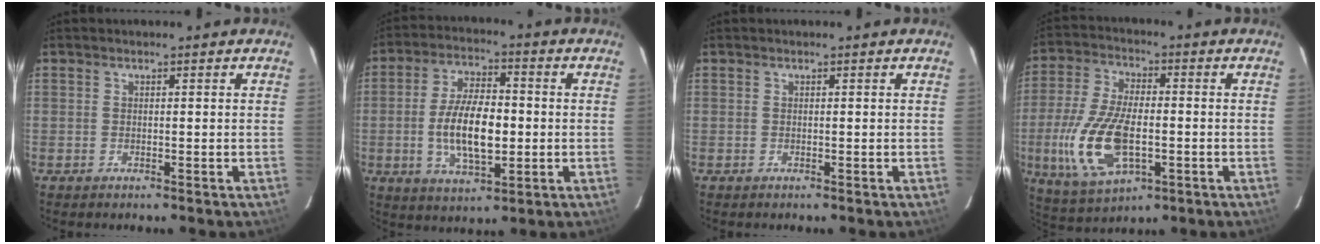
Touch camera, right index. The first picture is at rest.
{"total": 12.2, "force": [-1.5, 5.4, 10.8], "torque": [-0.209, 0.000, -0.024]}
{"total": 0.0}
{"total": 15.7, "force": [-3.5, 7.5, 13.4], "torque": [-0.291, -0.008, -0.056]}